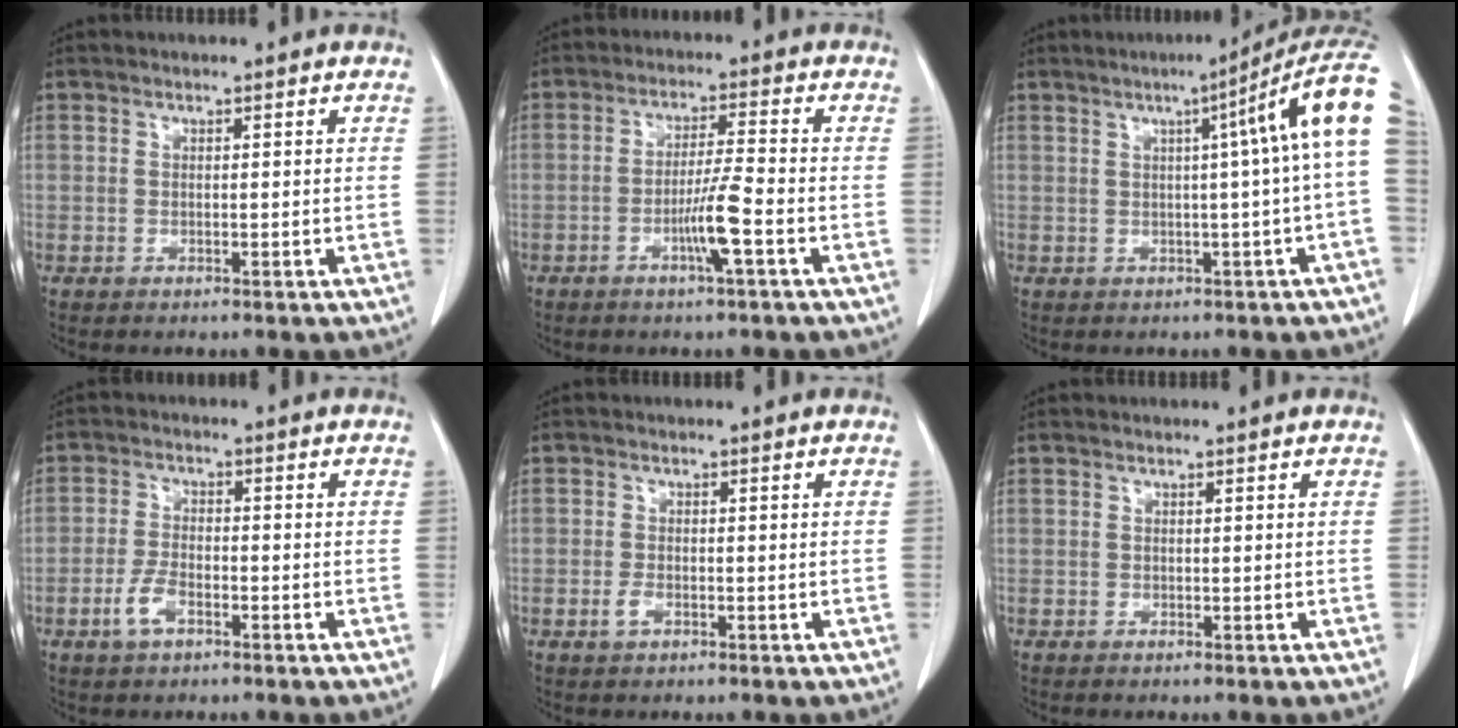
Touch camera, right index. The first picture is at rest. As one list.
[{"total": 5.8, "force": [-2.3, -0.5, 5.3], "torque": [-0.102, -0.005, -0.044]}, {"total": 10.7, "force": [3.1, -1.7, 10.1], "torque": [-0.112, 0.033, 0.032]}, {"total": 4.0, "force": [-2.1, 1.7, 3.0], "torque": [-0.064, 0.001, -0.038]}, {"total": 1.6, "force": [-0.7, 0.8, 1.1], "torque": [-0.025, 0.001, -0.010]}, {"total": 0.0}]